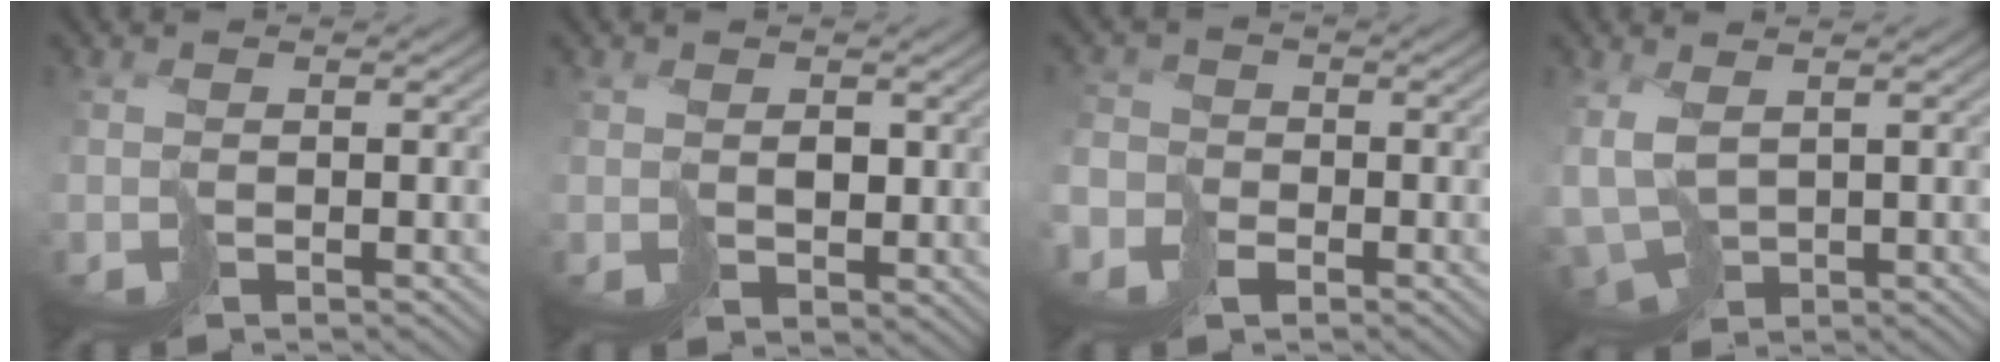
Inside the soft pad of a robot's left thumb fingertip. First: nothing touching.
{"total": 2.4, "force": [1.8, 1.4, 0.9], "torque": [-0.012, -0.001, 0.046]}
{"total": 5.2, "force": [-3.1, 4.0, 1.3], "torque": [-0.036, -0.013, -0.075]}
{"total": 5.4, "force": [-0.2, 3.2, 4.3], "torque": [-0.120, -0.018, 0.006]}